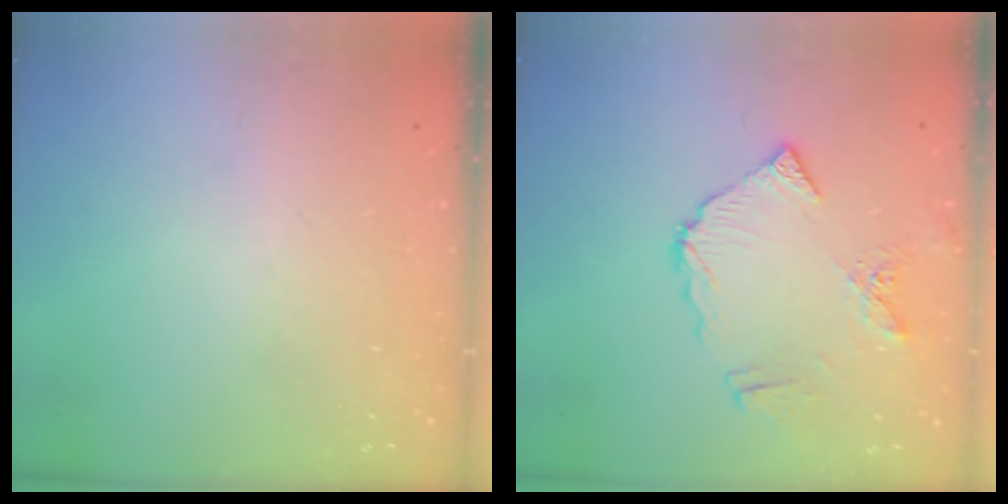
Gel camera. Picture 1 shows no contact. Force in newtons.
{"total": 11.0, "press": 10.9, "slide": 1.4}